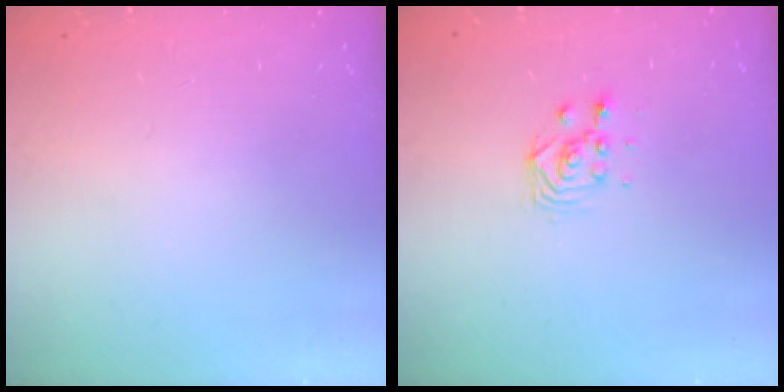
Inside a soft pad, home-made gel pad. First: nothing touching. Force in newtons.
{"total": 3.0, "press": 3.0, "slide": 0.0}